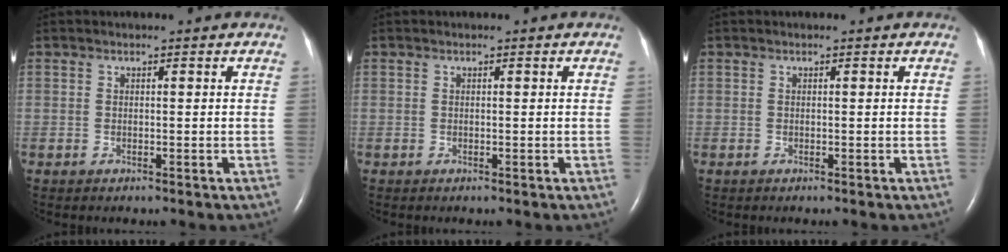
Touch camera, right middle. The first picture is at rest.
{"total": 0.0}
{"total": 0.0}